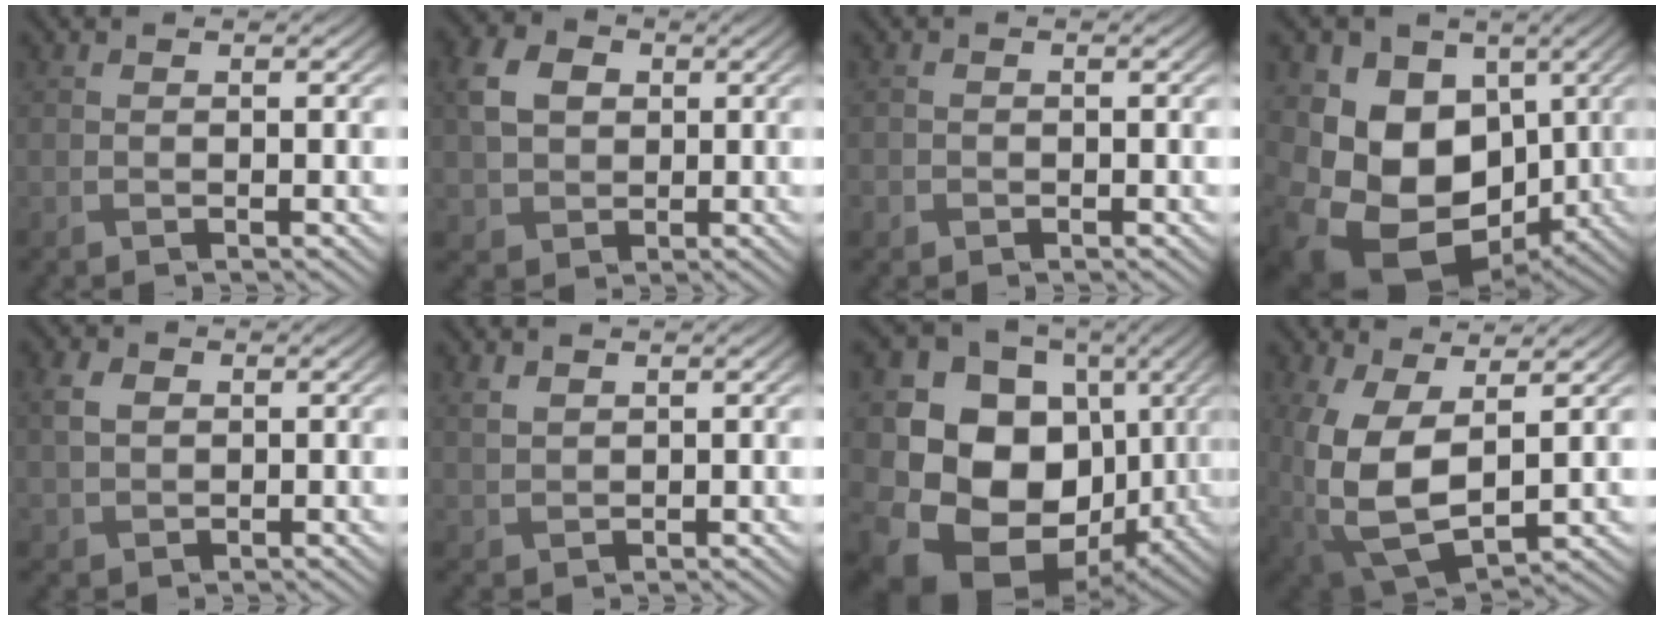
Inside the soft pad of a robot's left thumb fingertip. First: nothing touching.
{"total": 6.3, "force": [0.8, 5.3, 3.4], "torque": [-0.092, 0.008, 0.010]}
{"total": 1.1, "force": [-0.6, 0.9, 0.1], "torque": [-0.001, -0.004, -0.014]}
{"total": 16.4, "force": [-1.4, 13.0, 9.9], "torque": [-0.211, -0.031, -0.021]}
{"total": 3.6, "force": [0.6, 2.9, 2.1], "torque": [-0.059, 0.002, 0.010]}
{"total": 2.2, "force": [1.2, 1.5, 1.1], "torque": [-0.032, -0.002, 0.028]}
{"total": 16.5, "force": [-0.8, 13.7, 9.2], "torque": [-0.203, -0.034, -0.003]}
{"total": 11.8, "force": [1.1, 7.2, 9.3], "torque": [-0.232, -0.028, 0.038]}